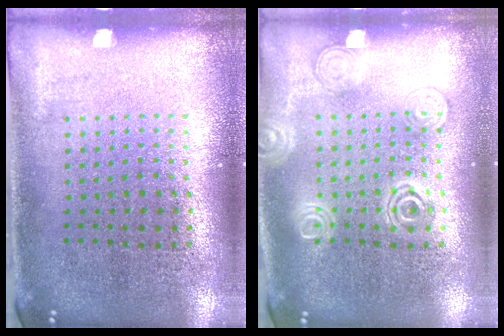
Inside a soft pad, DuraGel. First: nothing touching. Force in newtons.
{"total": 2.5, "press": 2.4, "slide": 0.4}